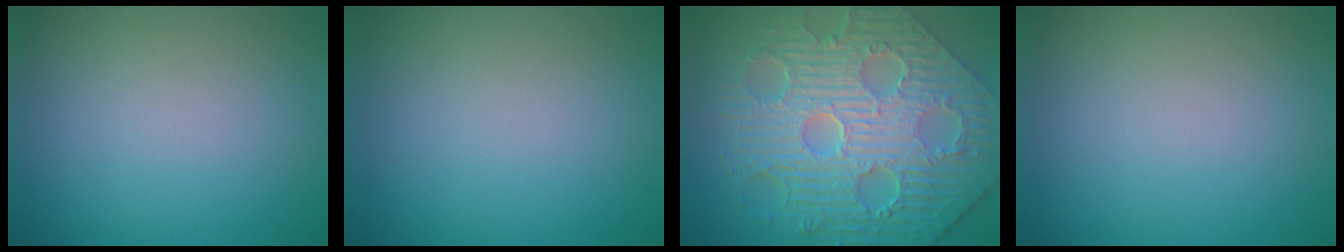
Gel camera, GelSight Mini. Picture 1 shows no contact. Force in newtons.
{"total": 0.0}
{"total": 11.5, "press": 8.1, "slide": 8.1}
{"total": 0.0}